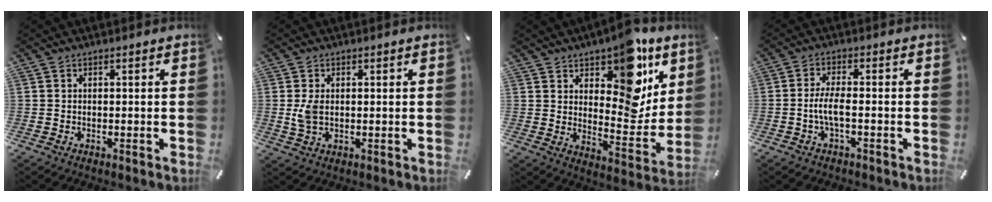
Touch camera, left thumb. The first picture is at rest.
{"total": 4.0, "force": [0.3, 2.3, 3.2], "torque": [-0.068, -0.003, -0.001]}
{"total": 16.7, "force": [10.3, 8.6, 9.8], "torque": [-0.111, -0.084, 0.173]}
{"total": 5.1, "force": [-1.4, 1.4, 4.7], "torque": [-0.104, -0.003, -0.031]}